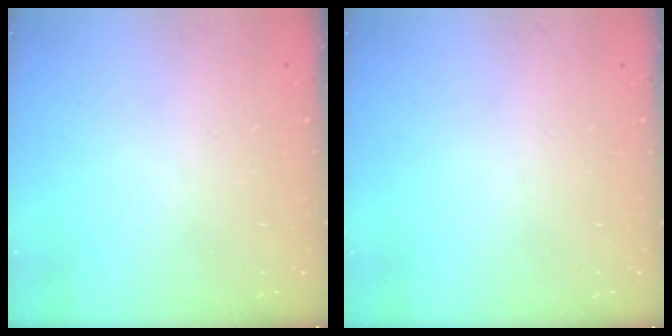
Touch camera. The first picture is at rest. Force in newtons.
{"total": 0.0}